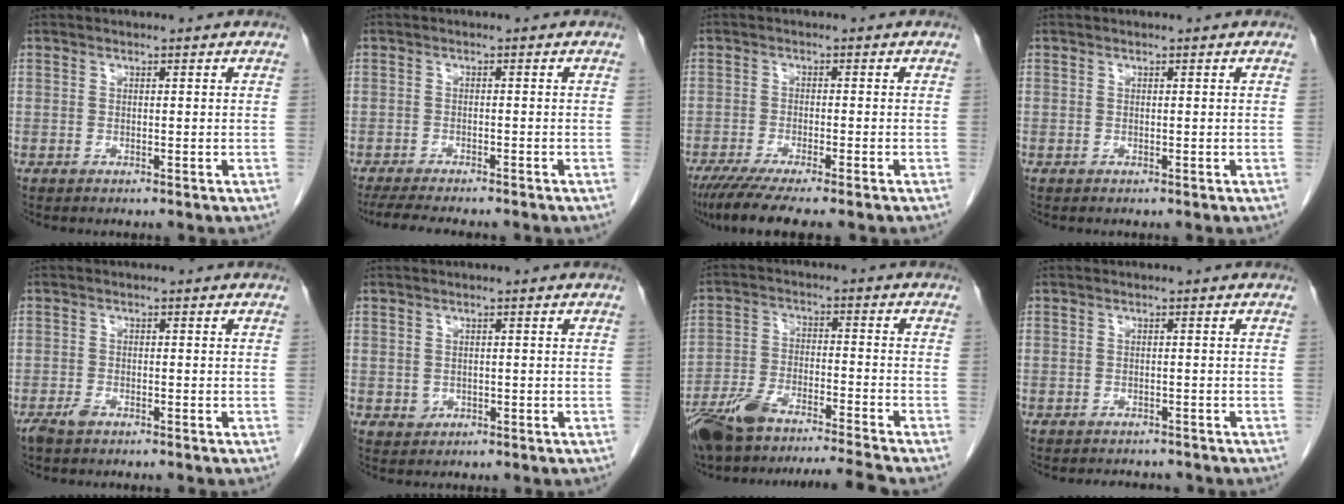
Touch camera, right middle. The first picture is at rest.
{"total": 9.8, "force": [-8.5, 1.6, 4.8], "torque": [-0.067, -0.012, -0.120]}
{"total": 8.5, "force": [-6.7, 0.4, 5.2], "torque": [-0.078, -0.021, -0.106]}
{"total": 0.0}
{"total": 2.1, "force": [-1.6, 0.6, 1.1], "torque": [-0.029, -0.002, -0.030]}
{"total": 1.5, "force": [-0.3, 1.4, 0.5], "torque": [-0.007, 0.003, 0.001]}
{"total": 12.8, "force": [-11.4, -0.2, 6.0], "torque": [-0.114, -0.001, -0.198]}
{"total": 4.2, "force": [-3.9, 1.3, 0.8], "torque": [-0.007, -0.002, -0.049]}